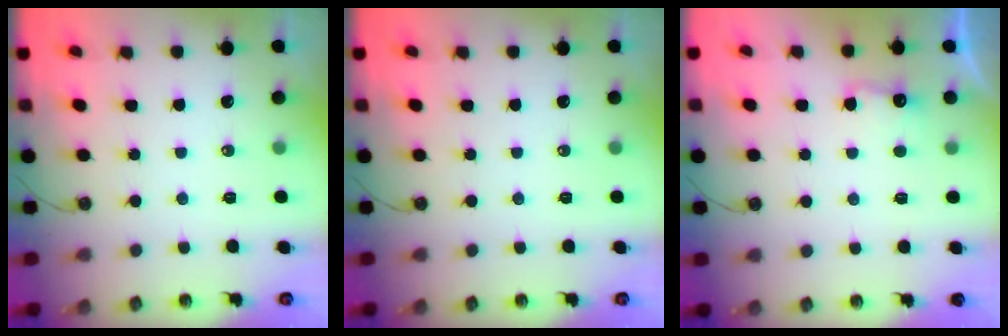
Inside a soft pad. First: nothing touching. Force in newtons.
{"total": 0.0}
{"total": 4.9, "press": 4.8, "slide": 1.1}